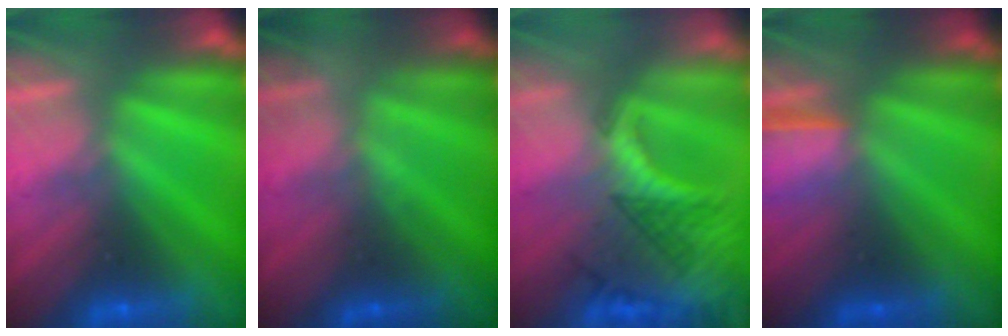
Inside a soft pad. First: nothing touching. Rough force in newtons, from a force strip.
{"total": 1.6}
{"total": 3.1}
{"total": 1.4}